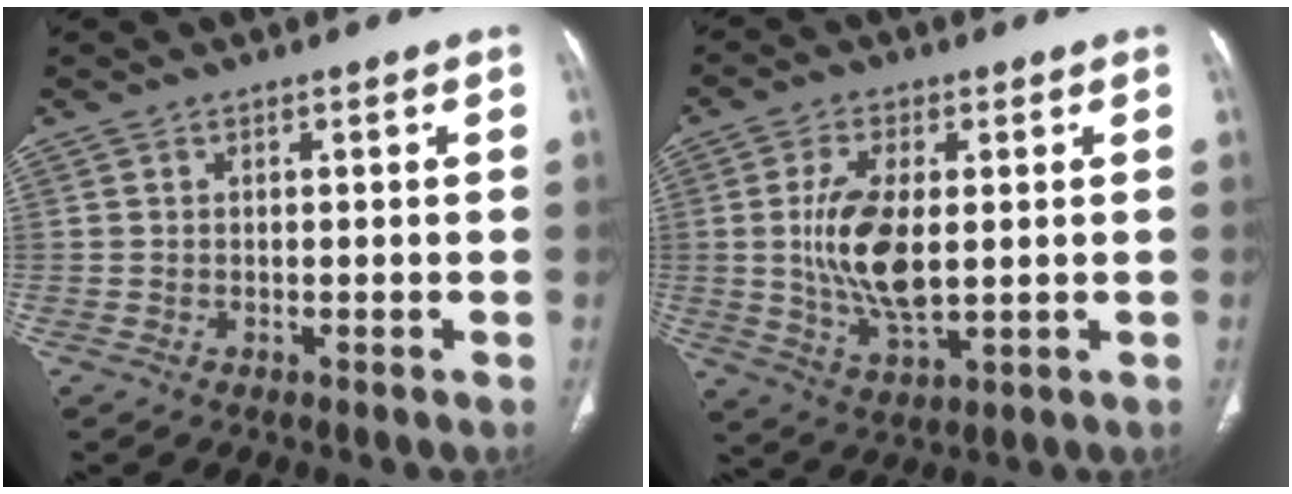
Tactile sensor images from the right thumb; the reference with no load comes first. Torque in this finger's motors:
{"motor_torque": [1.03, 2.48, 1.43, -0.41, 0.50]}